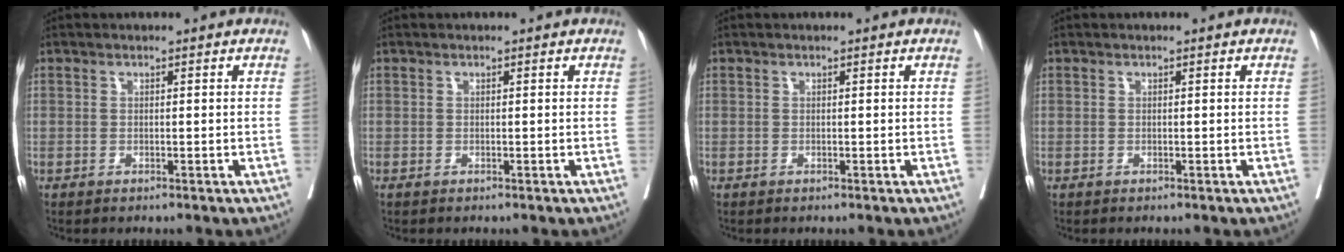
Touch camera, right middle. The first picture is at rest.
{"total": 0.0}
{"total": 0.0}
{"total": 0.0}